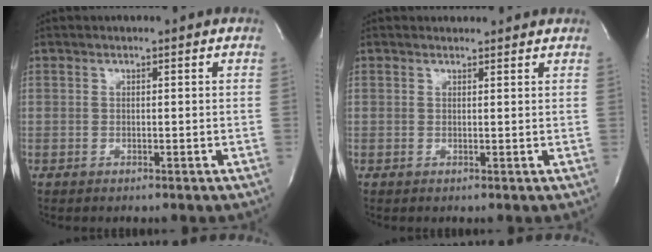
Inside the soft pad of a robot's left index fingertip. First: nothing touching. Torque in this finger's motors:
{"motor_torque": [0.20, -0.27, -0.04, -0.01]}